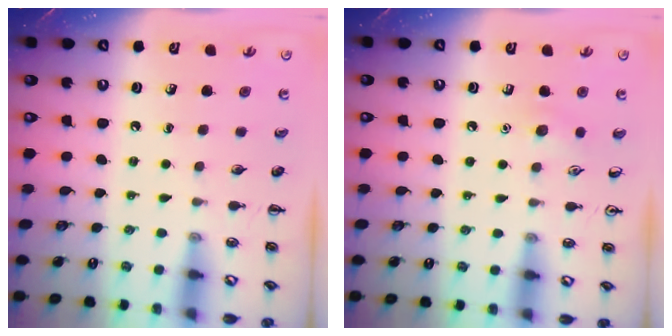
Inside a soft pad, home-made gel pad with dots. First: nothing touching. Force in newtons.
{"total": 6.4, "press": 6.1, "slide": 2.0}